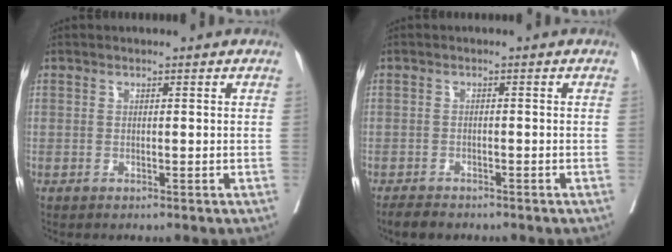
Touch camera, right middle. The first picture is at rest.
{"total": 3.0, "force": [-2.6, 1.1, 1.1], "torque": [-0.022, -0.005, -0.041]}